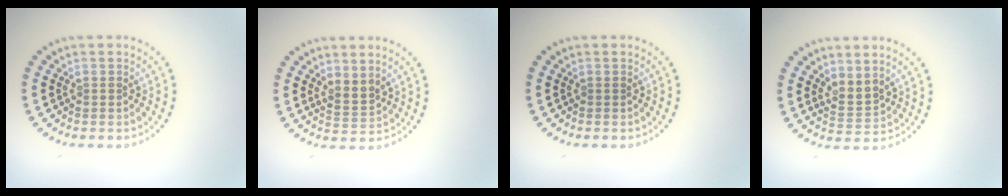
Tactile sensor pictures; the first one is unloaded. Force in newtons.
{"total": 2.0, "press": 1.5, "slide": 1.3}
{"total": 0.0}
{"total": 2.0, "press": 1.6, "slide": 1.3}